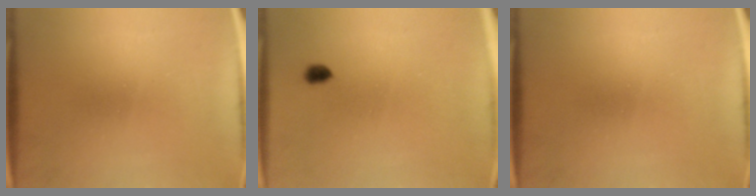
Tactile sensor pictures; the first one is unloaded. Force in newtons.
{"total": 2.1}
{"total": 0.0}